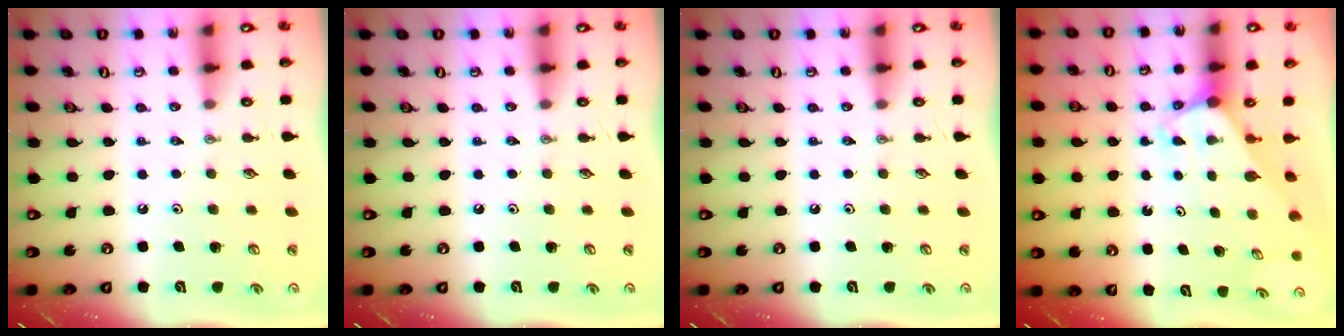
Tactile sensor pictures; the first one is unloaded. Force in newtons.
{"total": 0.0}
{"total": 0.0}
{"total": 2.9, "press": 2.9, "slide": 0.0}